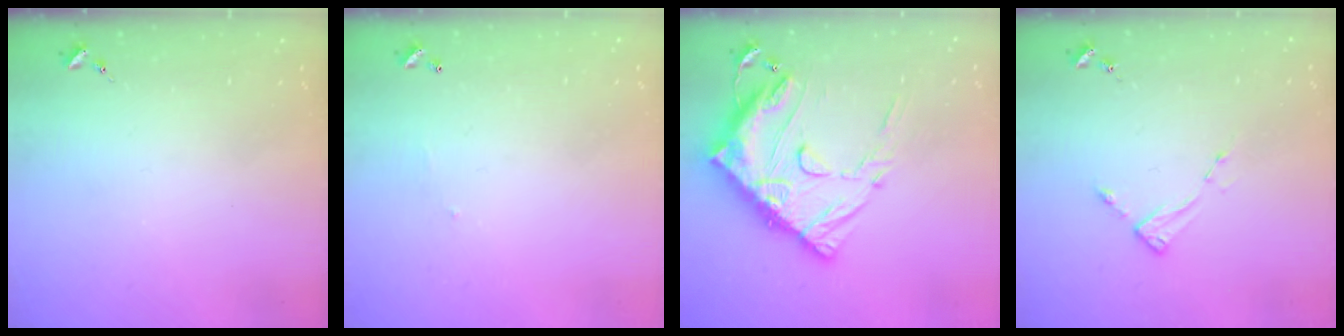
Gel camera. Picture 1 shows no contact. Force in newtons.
{"total": 3.8, "press": 3.8, "slide": 0.1}
{"total": 21.5, "press": 21.4, "slide": 2.1}
{"total": 3.0, "press": 3.0, "slide": 0.5}